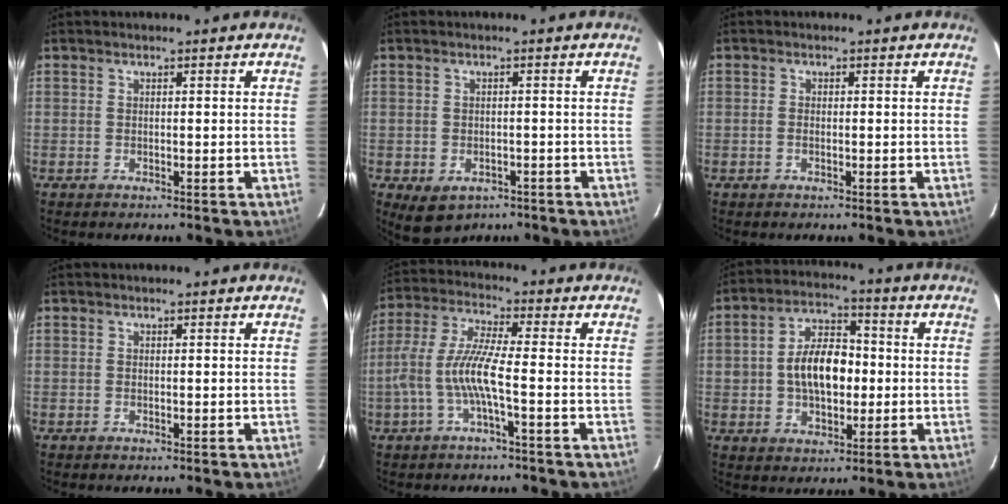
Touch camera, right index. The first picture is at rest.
{"total": 6.0, "force": [-3.2, 4.3, 2.7], "torque": [-0.052, -0.008, -0.030]}
{"total": 1.0, "force": [-0.4, 0.6, 0.7], "torque": [-0.017, 0.001, -0.008]}
{"total": 0.0}
{"total": 8.9, "force": [-2.8, 0.7, 8.4], "torque": [-0.189, 0.001, -0.050]}
{"total": 11.0, "force": [-0.5, 6.6, 8.8], "torque": [-0.160, 0.023, -0.003]}